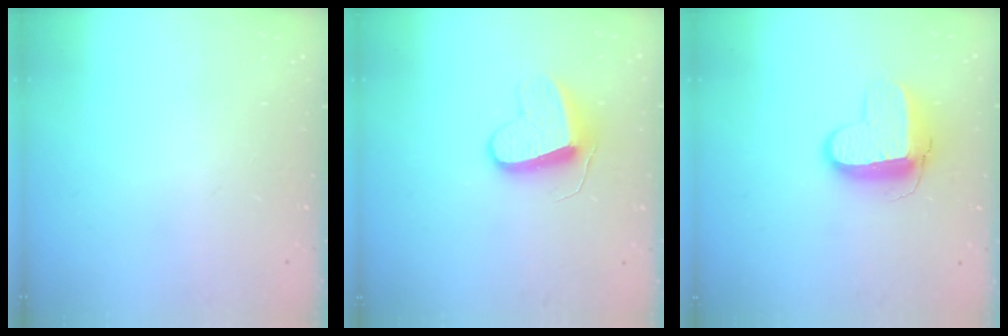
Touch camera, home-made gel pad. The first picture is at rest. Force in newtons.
{"total": 9.5, "press": 9.5, "slide": 0.7}
{"total": 10.3, "press": 10.2, "slide": 1.0}